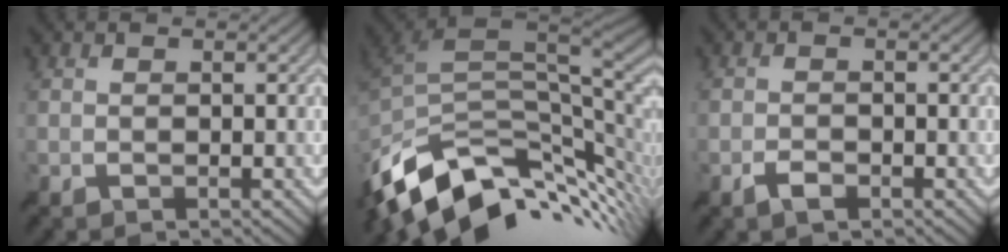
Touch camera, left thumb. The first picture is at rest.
{"total": 13.1, "force": [-4.2, 7.7, 9.8], "torque": [-0.206, -0.022, -0.067]}
{"total": 1.4, "force": [-1.1, 0.5, 0.8], "torque": [-0.018, -0.001, -0.020]}